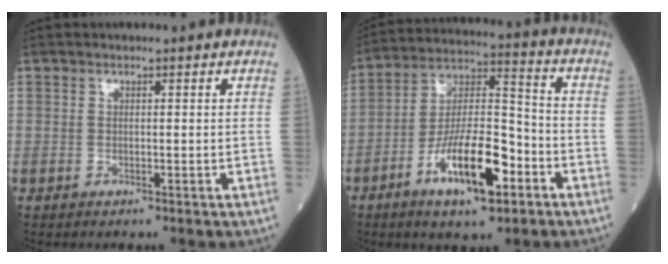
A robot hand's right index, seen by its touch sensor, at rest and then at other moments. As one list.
[{"total": 14.0, "force": [-6.4, 3.9, 11.8], "torque": [-0.223, 0.004, -0.112]}]